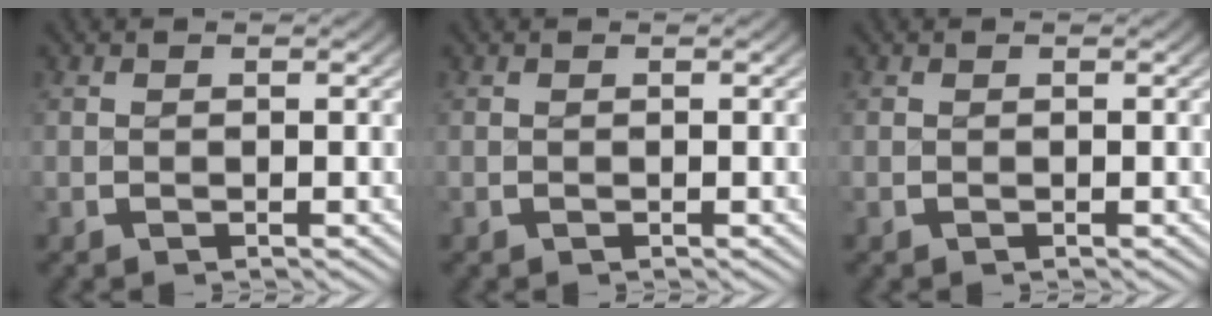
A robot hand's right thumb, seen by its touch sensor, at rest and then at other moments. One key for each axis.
{"total": 0.0}
{"total": 0.0}